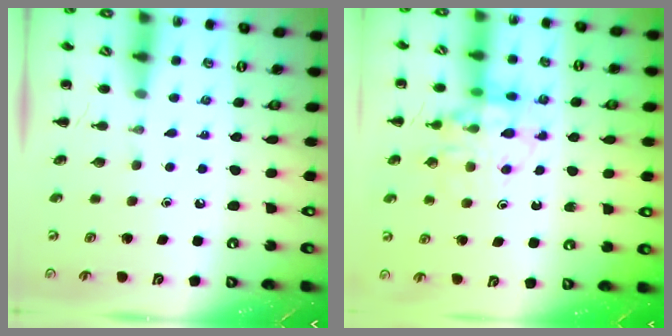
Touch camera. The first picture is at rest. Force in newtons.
{"total": 12.6, "press": 12.5, "slide": 2.2}